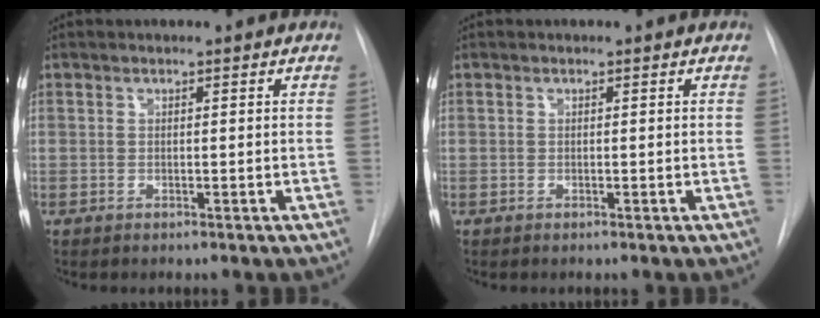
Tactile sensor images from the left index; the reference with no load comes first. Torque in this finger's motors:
{"motor_torque": [0.00, 0.00, 0.00, 0.00]}